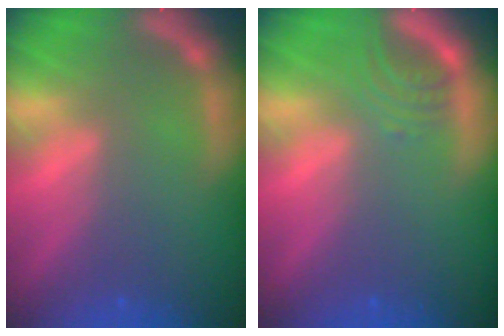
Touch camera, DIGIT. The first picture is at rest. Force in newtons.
{"total": 2.5}